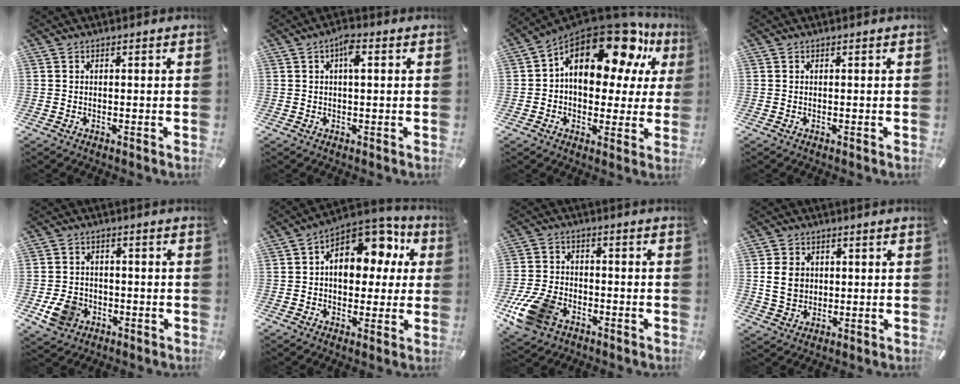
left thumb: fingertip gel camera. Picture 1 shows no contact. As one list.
[{"total": 4.0, "force": [1.0, 1.4, 3.6], "torque": [-0.066, 0.008, 0.012]}, {"total": 21.6, "force": [10.6, 11.7, 14.8], "torque": [-0.219, -0.068, 0.178]}, {"total": 0.0}, {"total": 7.6, "force": [-2.5, 6.3, 3.3], "torque": [-0.072, 0.012, -0.044]}, {"total": 14.2, "force": [4.5, 10.0, 9.0], "torque": [-0.121, -0.030, 0.083]}, {"total": 12.8, "force": [-6.2, 8.4, 7.3], "torque": [-0.157, 0.031, -0.111]}, {"total": 6.9, "force": [0.6, 6.1, 3.1], "torque": [-0.067, 0.003, 0.010]}]